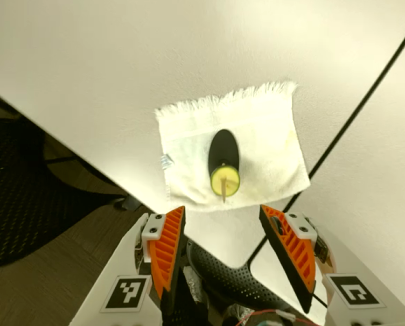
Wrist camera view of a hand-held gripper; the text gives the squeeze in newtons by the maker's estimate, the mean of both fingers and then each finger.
{"total": 0.0}